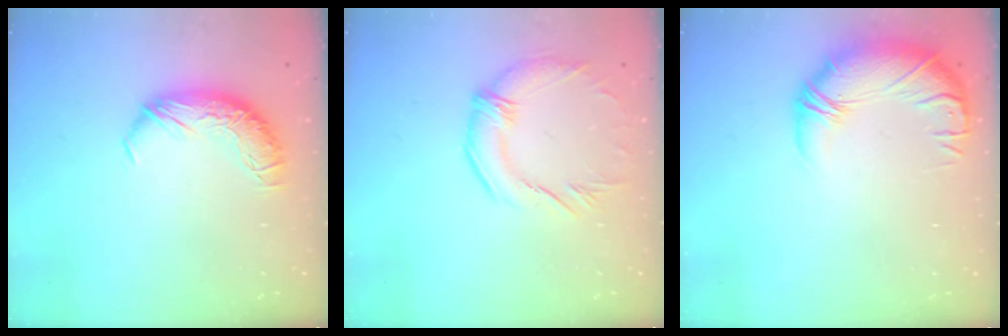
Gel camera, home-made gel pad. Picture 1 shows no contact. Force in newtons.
{"total": 2.9, "press": 2.5, "slide": 1.5}
{"total": 3.3, "press": 0.7, "slide": 3.2}